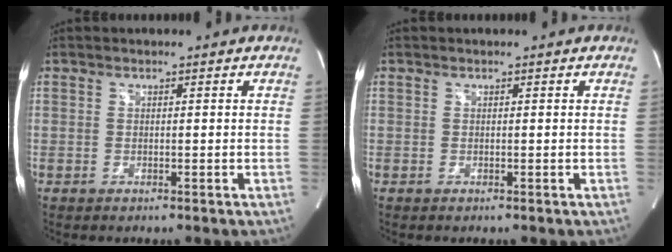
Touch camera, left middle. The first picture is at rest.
{"total": 0.0}